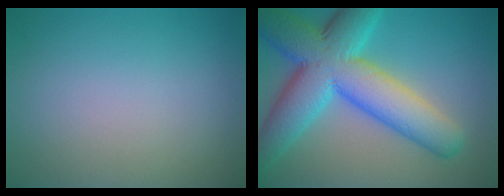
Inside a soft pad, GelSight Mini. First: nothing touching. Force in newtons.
{"total": 11.7, "press": 11.7, "slide": 0.3}